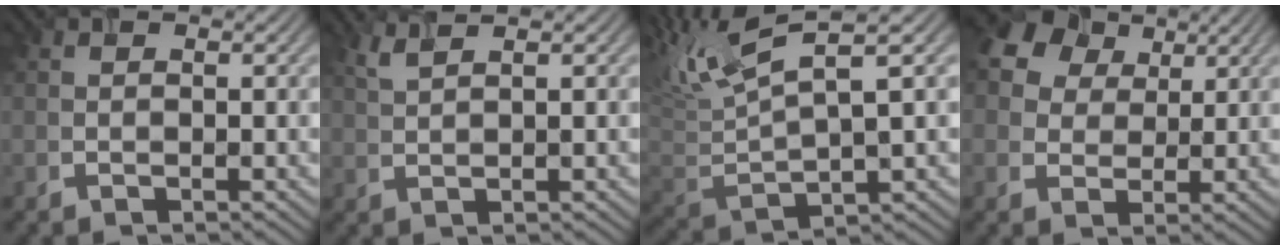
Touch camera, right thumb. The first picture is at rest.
{"total": 1.5, "force": [1.0, -0.2, 1.1], "torque": [-0.029, 0.002, 0.027]}
{"total": 10.2, "force": [3.0, 3.2, 9.2], "torque": [-0.218, 0.009, 0.051]}
{"total": 10.9, "force": [5.7, 7.4, 5.6], "torque": [-0.151, 0.032, 0.095]}